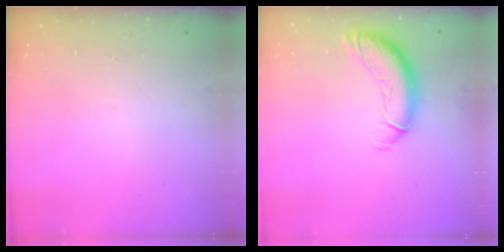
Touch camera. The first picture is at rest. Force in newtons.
{"total": 12.6, "press": 12.4, "slide": 1.8}